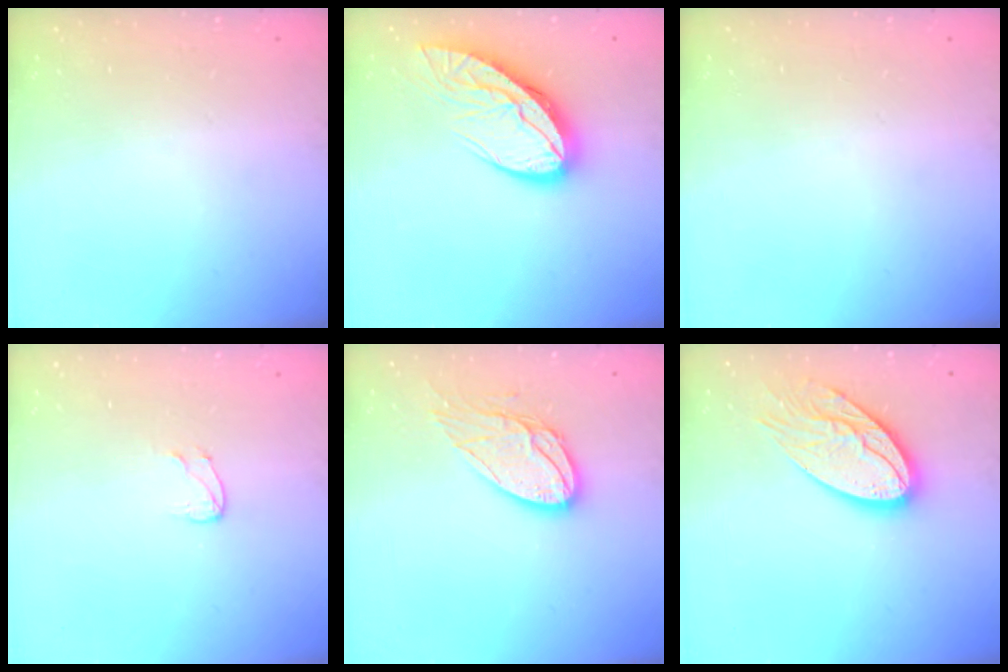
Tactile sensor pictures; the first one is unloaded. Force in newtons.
{"total": 13.0, "press": 12.9, "slide": 1.1}
{"total": 0.0}
{"total": 4.4, "press": 4.3, "slide": 0.5}
{"total": 12.4, "press": 12.3, "slide": 0.9}
{"total": 17.5, "press": 17.5, "slide": 1.0}